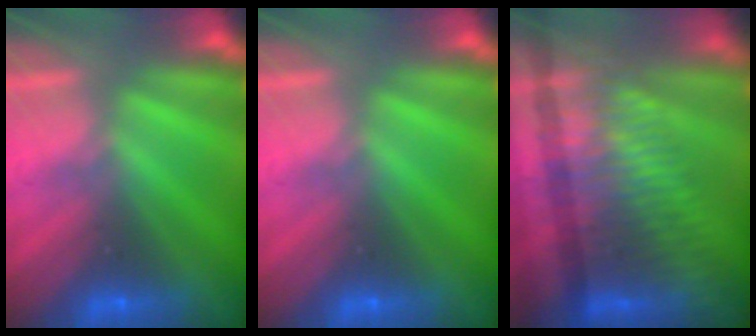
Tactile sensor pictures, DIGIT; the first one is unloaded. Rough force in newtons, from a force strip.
{"total": 0.0}
{"total": 3.2}